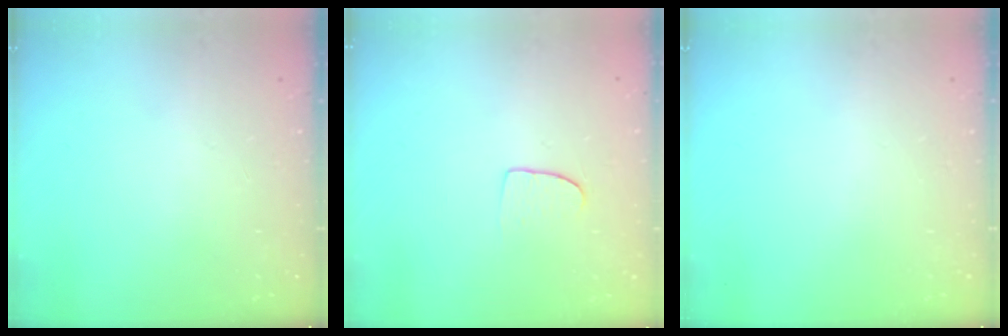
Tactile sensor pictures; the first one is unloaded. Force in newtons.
{"total": 6.4, "press": 6.3, "slide": 0.4}
{"total": 0.0}